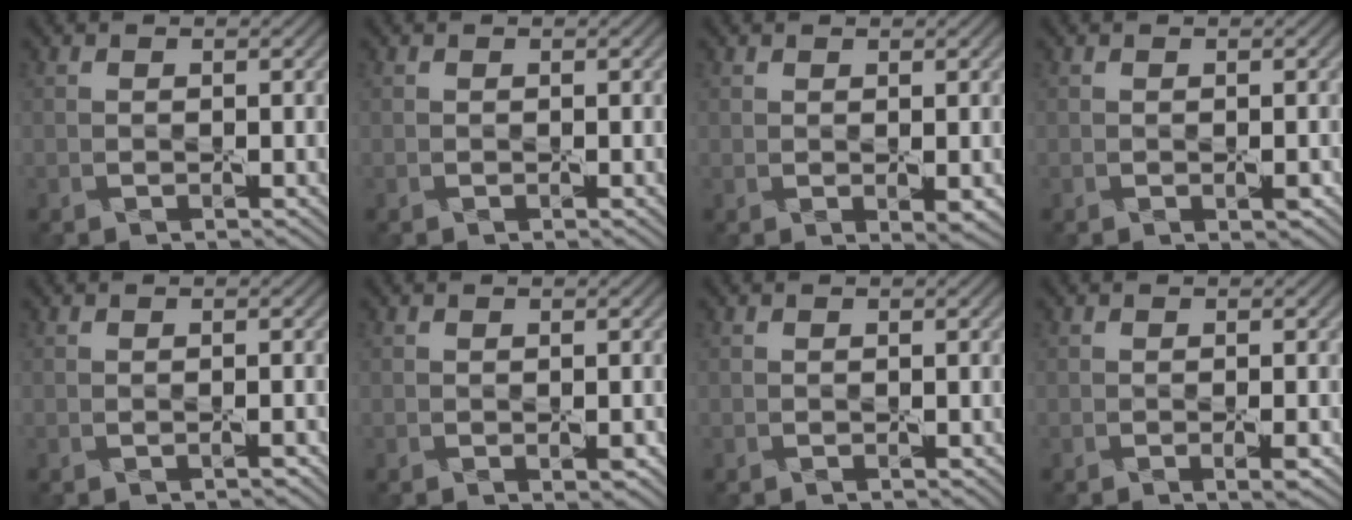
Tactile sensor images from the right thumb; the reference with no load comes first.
{"total": 0.0}
{"total": 1.4, "force": [0.4, 0.3, 1.3], "torque": [-0.026, -0.006, 0.012]}
{"total": 0.7, "force": [-0.1, 0.3, 0.7], "torque": [-0.011, -0.003, 0.000]}
{"total": 0.6, "force": [-0.2, 0.1, 0.5], "torque": [-0.010, 0.000, -0.001]}
{"total": 1.0, "force": [-0.2, 0.4, 0.9], "torque": [-0.016, -0.006, 0.000]}
{"total": 0.0}
{"total": 1.3, "force": [-0.3, 0.1, 1.2], "torque": [-0.023, -0.002, -0.006]}